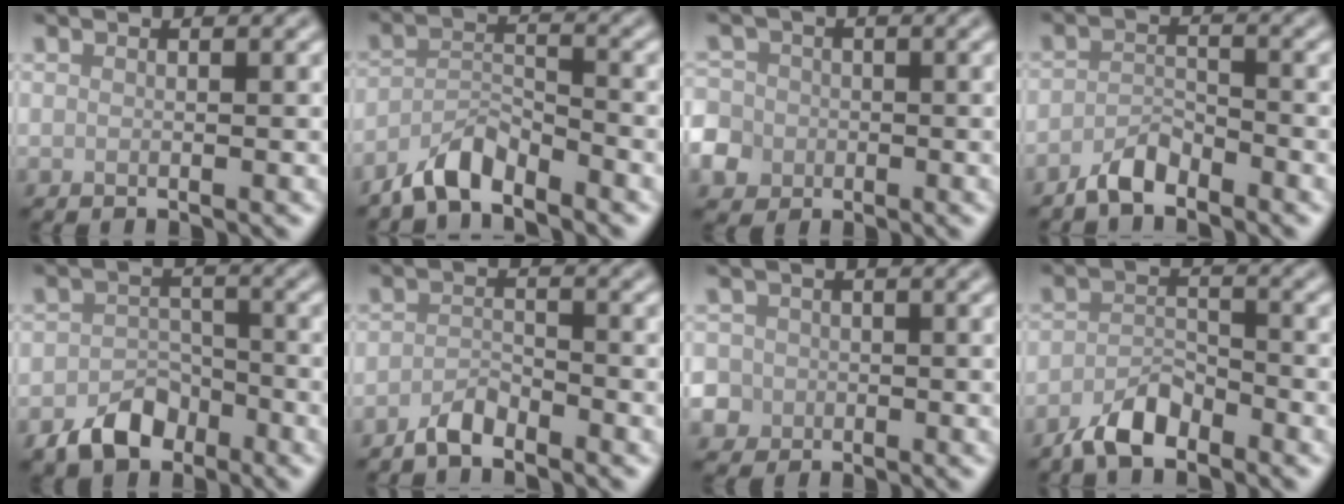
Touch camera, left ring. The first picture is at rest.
{"total": 3.7, "force": [-3.2, 0.9, 1.6], "torque": [-0.031, 0.006, -0.070]}
{"total": 6.6, "force": [-2.8, 5.6, 2.1], "torque": [-0.049, -0.007, -0.073]}
{"total": 2.4, "force": [-2.1, 0.8, 1.1], "torque": [-0.021, 0.007, -0.044]}
{"total": 4.2, "force": [-2.7, 2.6, 1.8], "torque": [-0.022, -0.002, -0.050]}
{"total": 2.1, "force": [-1.8, 0.6, 0.9], "torque": [-0.017, 0.007, -0.038]}
{"total": 5.3, "force": [-1.0, 5.1, 1.2], "torque": [-0.019, 0.011, -0.047]}
{"total": 3.5, "force": [-2.7, 1.3, 1.8], "torque": [-0.033, 0.004, -0.059]}